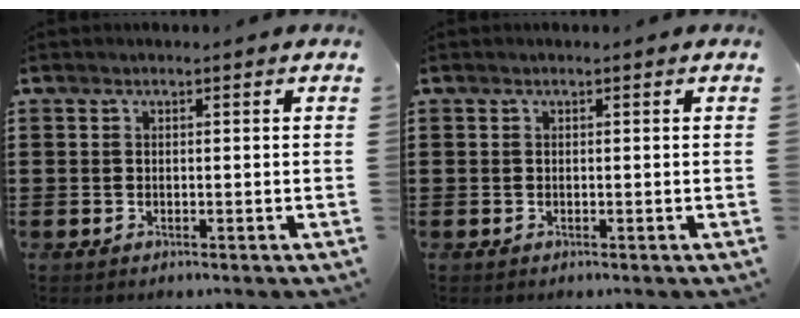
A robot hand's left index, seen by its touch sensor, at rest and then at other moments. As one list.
[{"total": 0.0}]